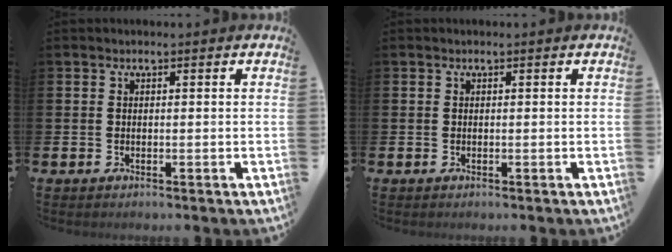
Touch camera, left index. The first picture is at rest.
{"total": 0.0}